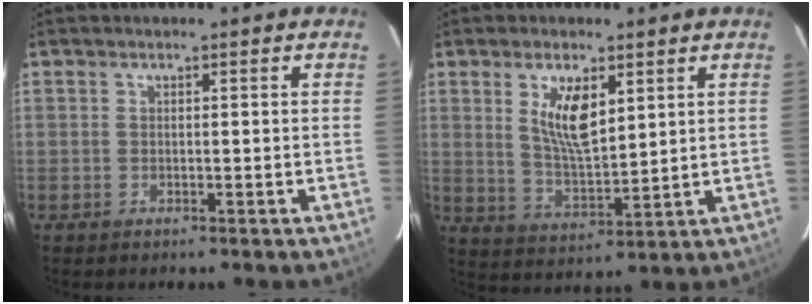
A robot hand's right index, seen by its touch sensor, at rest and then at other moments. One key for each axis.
{"total": 8.6, "fx": 3.5, "fy": 3.4, "fz": 7.1, "tx": -0.128, "ty": -0.004, "tz": 0.076}